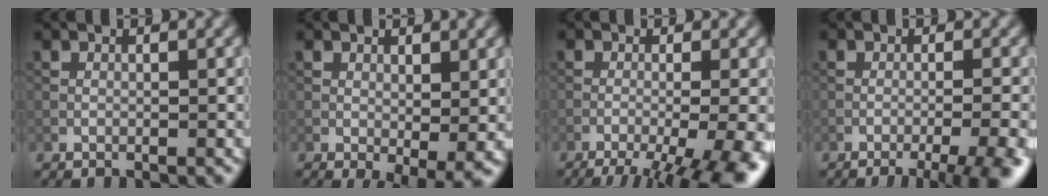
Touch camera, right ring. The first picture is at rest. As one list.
[{"total": 4.2, "force": [-1.4, 1.7, 3.6], "torque": [-0.050, -0.011, -0.012]}, {"total": 13.3, "force": [-9.3, 4.8, 8.2], "torque": [-0.101, -0.032, -0.095]}, {"total": 9.7, "force": [-7.8, 2.5, 5.2], "torque": [-0.059, -0.009, -0.090]}]